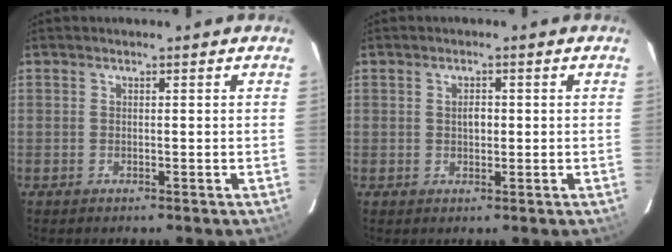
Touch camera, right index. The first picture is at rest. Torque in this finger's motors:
{"motor_torque": [0.21, 0.00, 0.24, 0.04]}